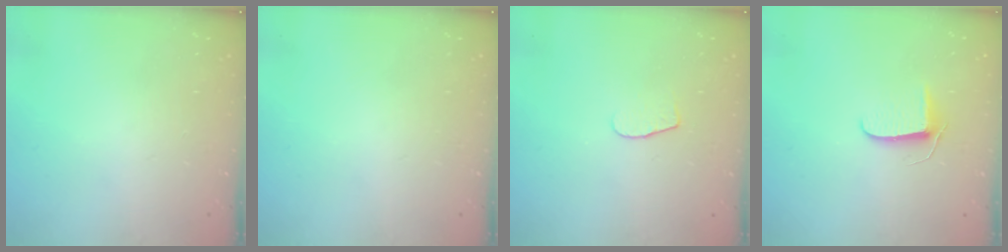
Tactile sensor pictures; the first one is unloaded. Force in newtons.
{"total": 0.0}
{"total": 5.4, "press": 5.4, "slide": 0.5}
{"total": 6.3, "press": 6.2, "slide": 0.5}